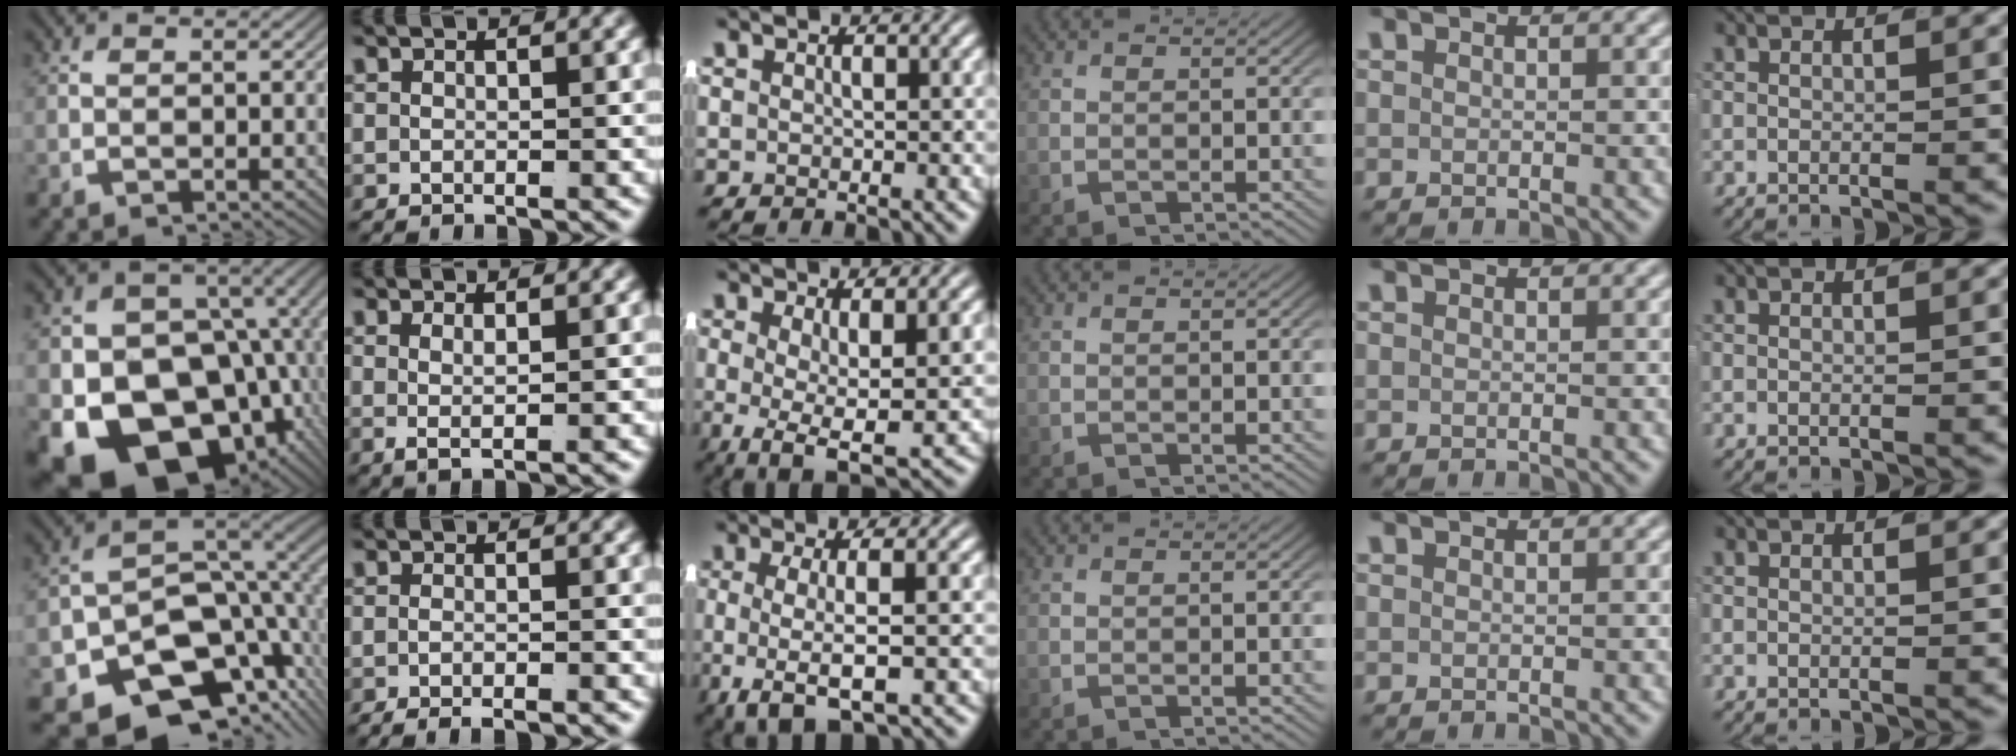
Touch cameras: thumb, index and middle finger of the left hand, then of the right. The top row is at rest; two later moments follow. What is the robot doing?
{"motion": "lift_and_place", "object": "shorts"}